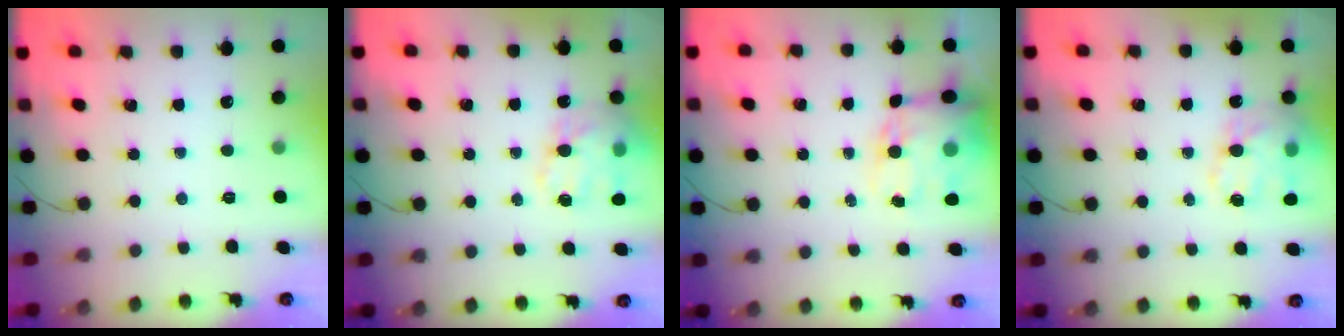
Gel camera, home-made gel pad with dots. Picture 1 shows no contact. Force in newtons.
{"total": 17.7, "press": 17.4, "slide": 3.3}
{"total": 14.8, "press": 14.3, "slide": 3.9}
{"total": 17.7, "press": 17.4, "slide": 3.3}